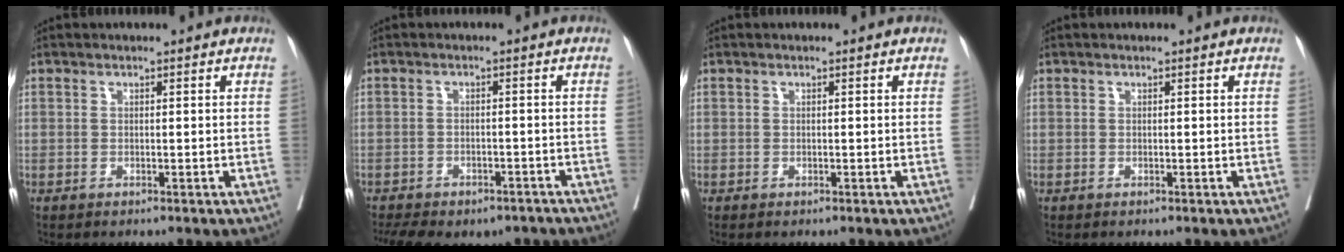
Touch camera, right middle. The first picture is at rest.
{"total": 13.7, "force": [-10.6, 6.5, 5.9], "torque": [-0.127, 0.005, -0.133]}
{"total": 0.0}
{"total": 0.0}